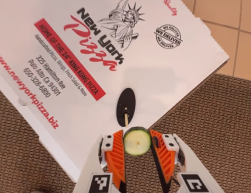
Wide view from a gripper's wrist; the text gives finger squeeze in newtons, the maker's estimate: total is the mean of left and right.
{"total": 8.1, "left": 8.3, "right": 7.9}